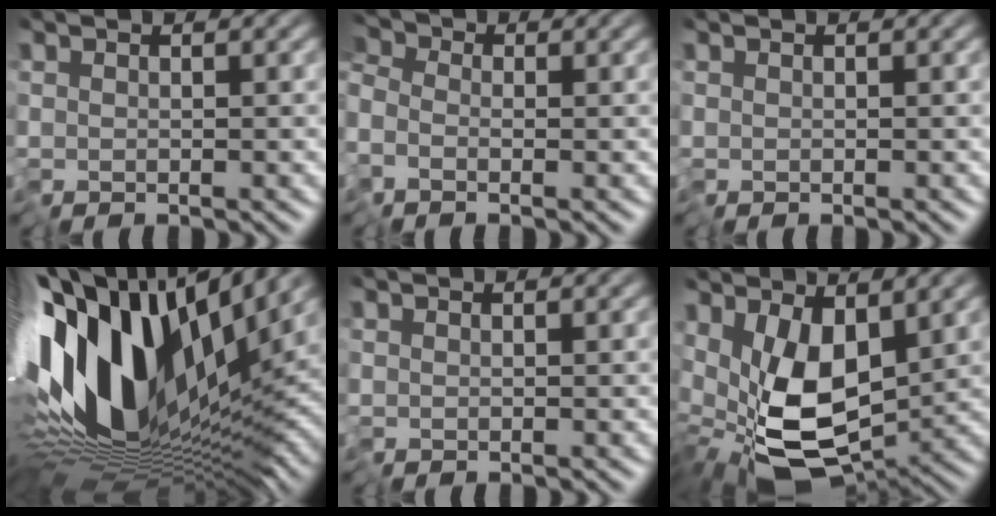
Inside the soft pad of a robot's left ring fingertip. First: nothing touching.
{"total": 2.9, "force": [-1.6, 2.2, 1.1], "torque": [-0.027, -0.002, -0.037]}
{"total": 0.0}
{"total": 16.9, "force": [2.7, 7.5, 14.9], "torque": [-0.285, 0.008, 0.035]}
{"total": 0.0}
{"total": 10.2, "force": [-0.4, 5.2, 8.8], "torque": [-0.176, -0.027, -0.011]}